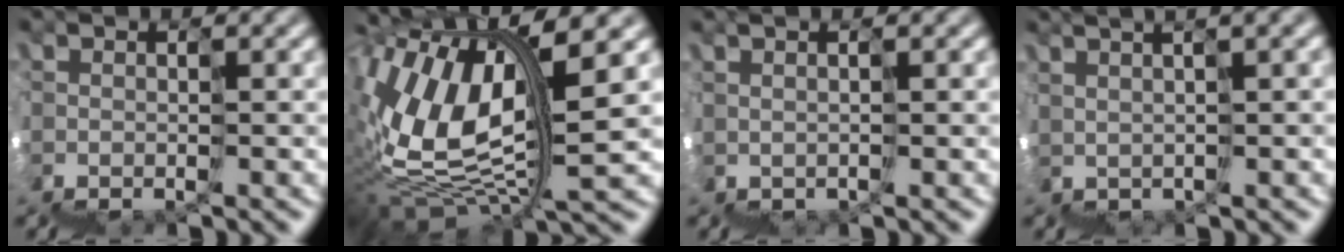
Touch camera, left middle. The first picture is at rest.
{"total": 6.0, "force": [4.6, 0.6, 3.8], "torque": [-0.108, 0.036, 0.075]}
{"total": 2.2, "force": [1.5, -1.2, -0.9], "torque": [0.031, 0.026, 0.028]}
{"total": 5.7, "force": [4.8, -0.2, 3.1], "torque": [-0.020, 0.066, 0.082]}